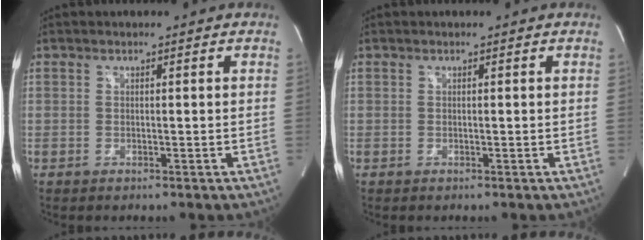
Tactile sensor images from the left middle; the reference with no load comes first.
{"total": 0.0}